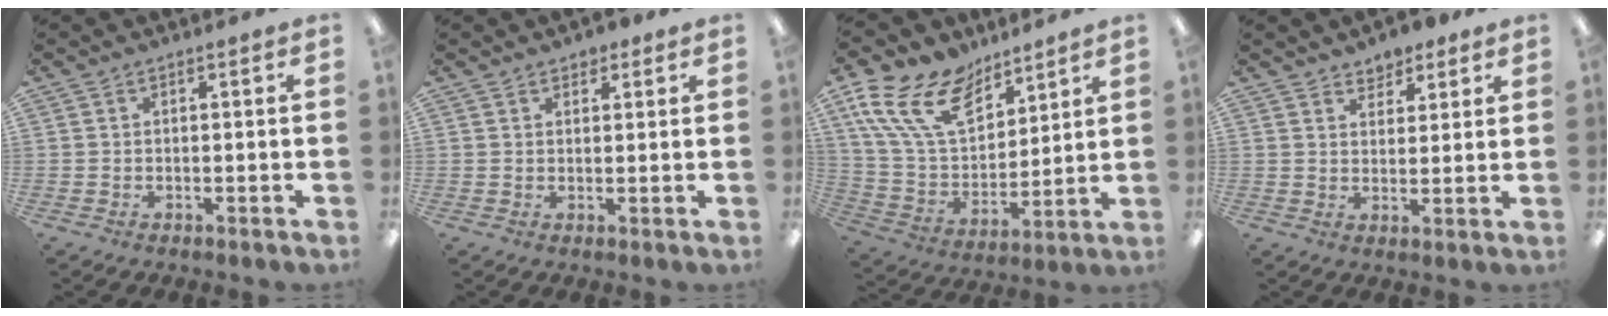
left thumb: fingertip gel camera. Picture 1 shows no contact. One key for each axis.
{"total": 2.2, "fx": 1.7, "fy": 1.2, "fz": 0.4, "tx": -0.002, "ty": -0.001, "tz": 0.031}
{"total": 19.6, "fx": 11.6, "fy": 11.5, "fz": 10.8, "tx": -0.232, "ty": -0.050, "tz": 0.219}
{"total": 4.7, "fx": 4.2, "fy": 2.2, "fz": 0.1, "tx": 0.008, "ty": -0.025, "tz": 0.074}